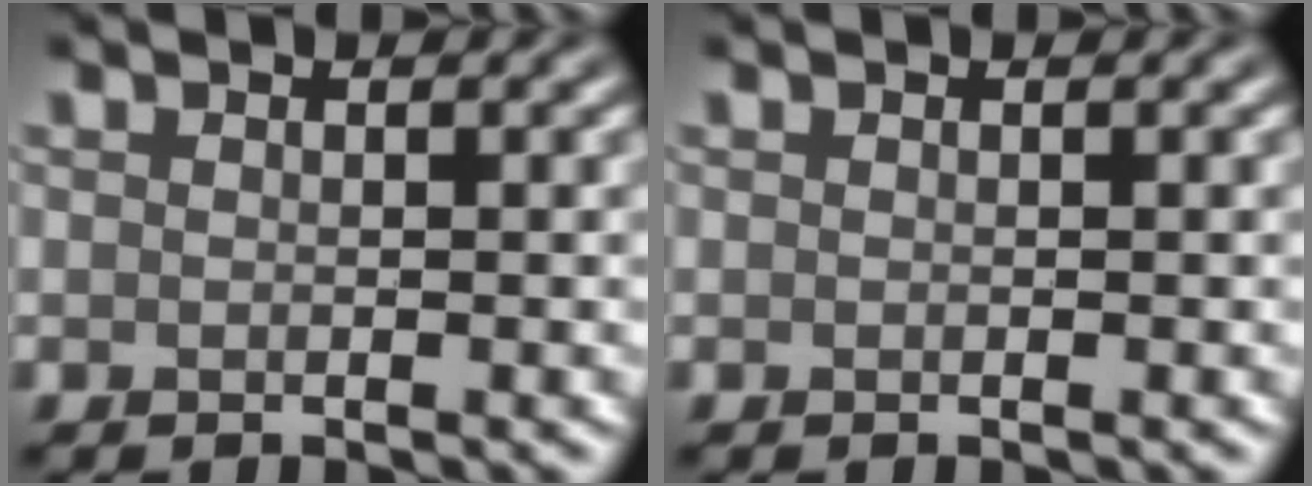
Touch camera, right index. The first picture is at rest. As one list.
[{"total": 0.0}]